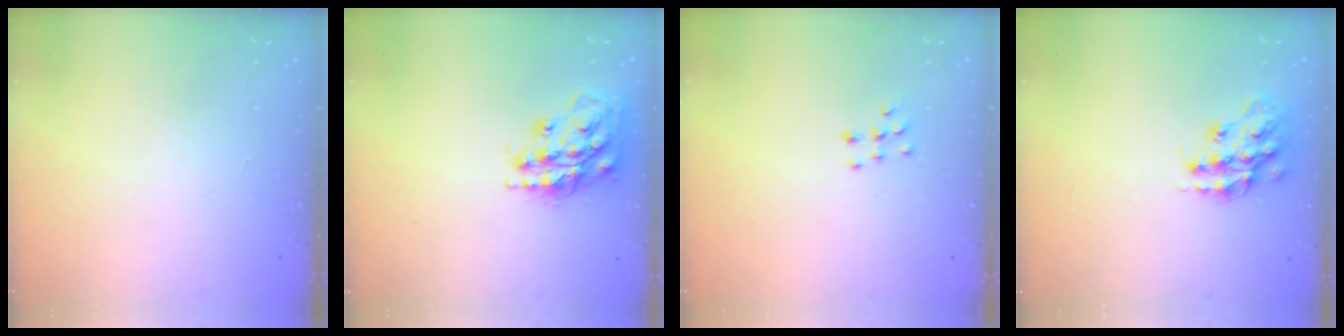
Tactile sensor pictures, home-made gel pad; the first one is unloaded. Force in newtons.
{"total": 17.6, "press": 17.5, "slide": 1.4}
{"total": 5.3, "press": 5.3, "slide": 0.5}
{"total": 15.2, "press": 15.2, "slide": 0.9}